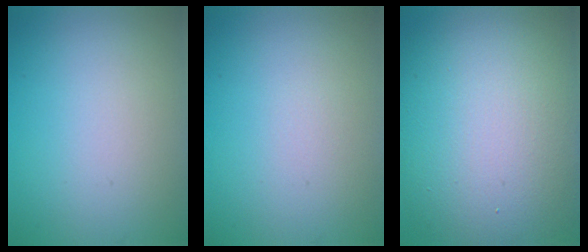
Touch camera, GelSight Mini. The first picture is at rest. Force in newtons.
{"total": 0.0}
{"total": 15.2, "press": 15.2, "slide": 1.1}